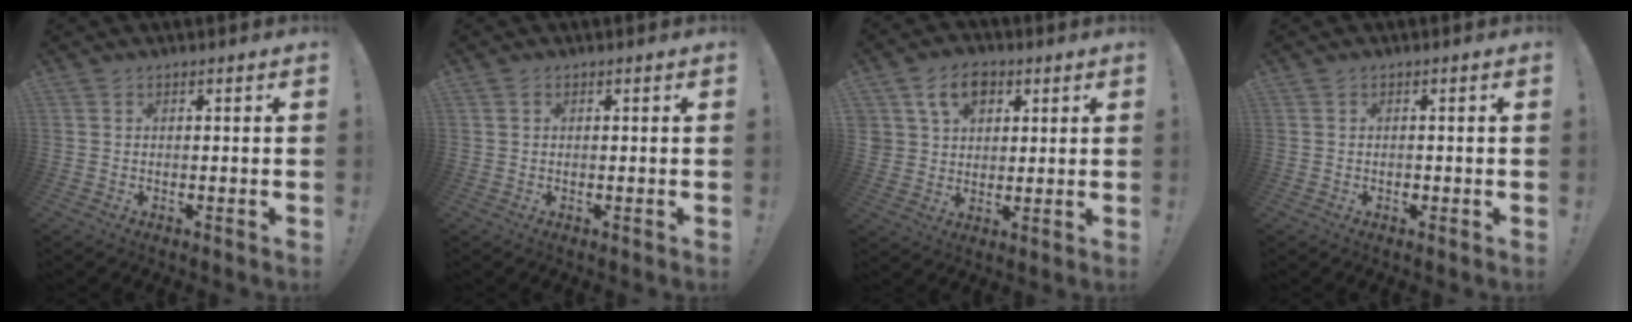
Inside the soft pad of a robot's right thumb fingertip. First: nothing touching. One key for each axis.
{"total": 0.5, "fx": 0.2, "fy": 0.5, "fz": 0.0, "tx": 0.002, "ty": 0.000, "tz": 0.003}
{"total": 10.2, "fx": 4.9, "fy": 7.6, "fz": 4.8, "tx": -0.079, "ty": -0.008, "tz": 0.095}
{"total": 0.8, "fx": -0.4, "fy": 0.7, "fz": 0.3, "tx": -0.010, "ty": 0.004, "tz": -0.006}